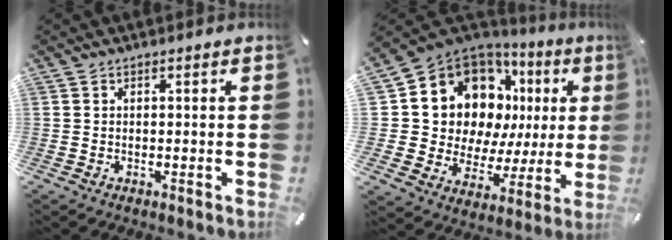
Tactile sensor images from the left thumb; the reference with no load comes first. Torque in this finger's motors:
{"motor_torque": [2.31, 2.70, 1.92, -0.61, 0.17]}